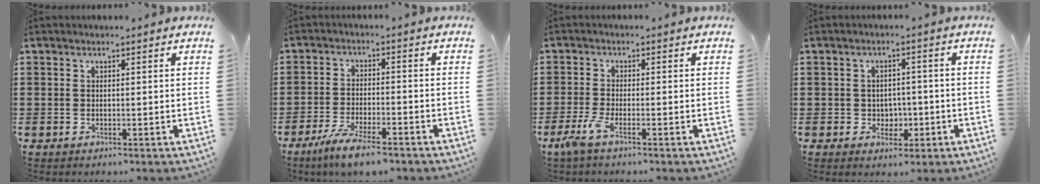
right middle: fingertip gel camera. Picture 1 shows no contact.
{"total": 5.4, "force": [-4.4, 0.5, 3.0], "torque": [-0.067, -0.009, -0.086]}
{"total": 3.3, "force": [-1.8, 0.5, 2.7], "torque": [-0.068, -0.009, -0.038]}
{"total": 2.7, "force": [-0.6, 2.4, 1.0], "torque": [-0.020, 0.000, -0.017]}